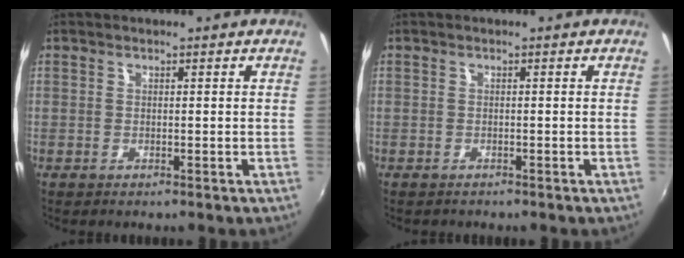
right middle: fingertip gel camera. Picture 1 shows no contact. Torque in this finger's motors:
{"motor_torque": [-0.52, 0.24, 0.01, -0.01]}